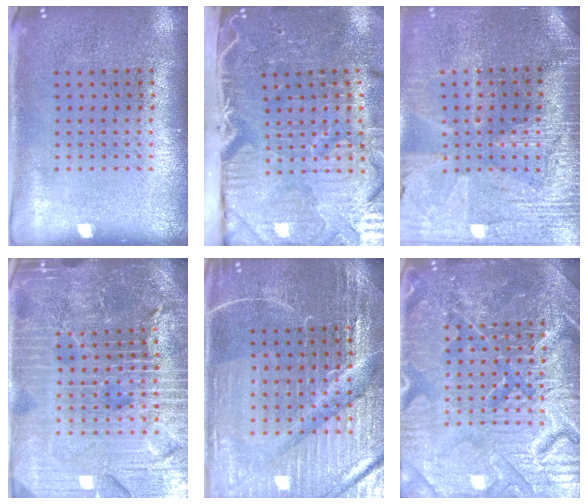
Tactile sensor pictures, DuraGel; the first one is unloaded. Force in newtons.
{"total": 5.4, "press": 4.4, "slide": 3.1}
{"total": 3.4, "press": 3.2, "slide": 1.1}
{"total": 6.2, "press": 5.5, "slide": 2.9}
{"total": 4.5, "press": 4.4, "slide": 1.3}
{"total": 7.7, "press": 7.7, "slide": 0.9}